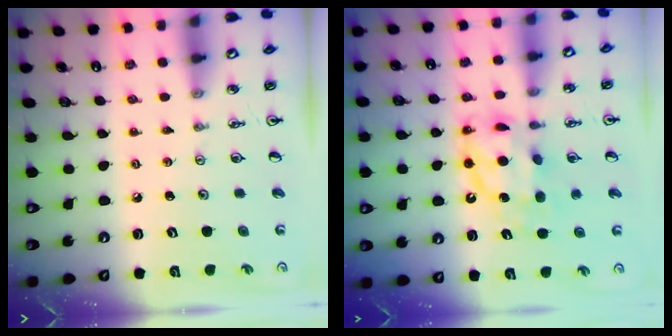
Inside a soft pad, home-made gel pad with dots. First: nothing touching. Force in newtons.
{"total": 12.0, "press": 12.0, "slide": 1.2}